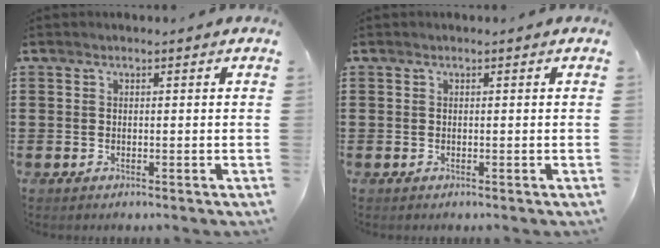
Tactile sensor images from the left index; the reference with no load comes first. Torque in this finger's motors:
{"motor_torque": [0.00, 0.00, 0.00, 0.01]}